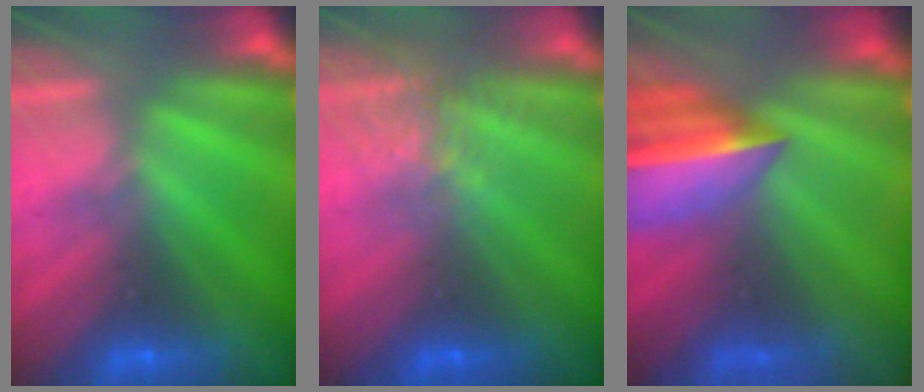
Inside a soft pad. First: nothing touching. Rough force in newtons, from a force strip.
{"total": 2.8}
{"total": 7.4}